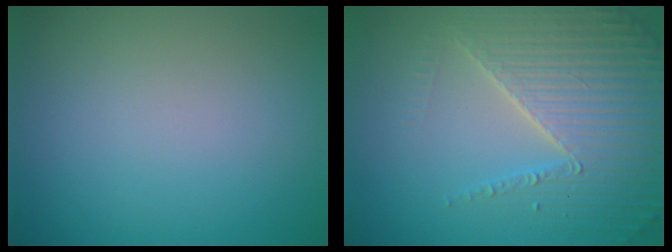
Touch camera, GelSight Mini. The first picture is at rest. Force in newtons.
{"total": 4.9, "press": 4.8, "slide": 1.2}